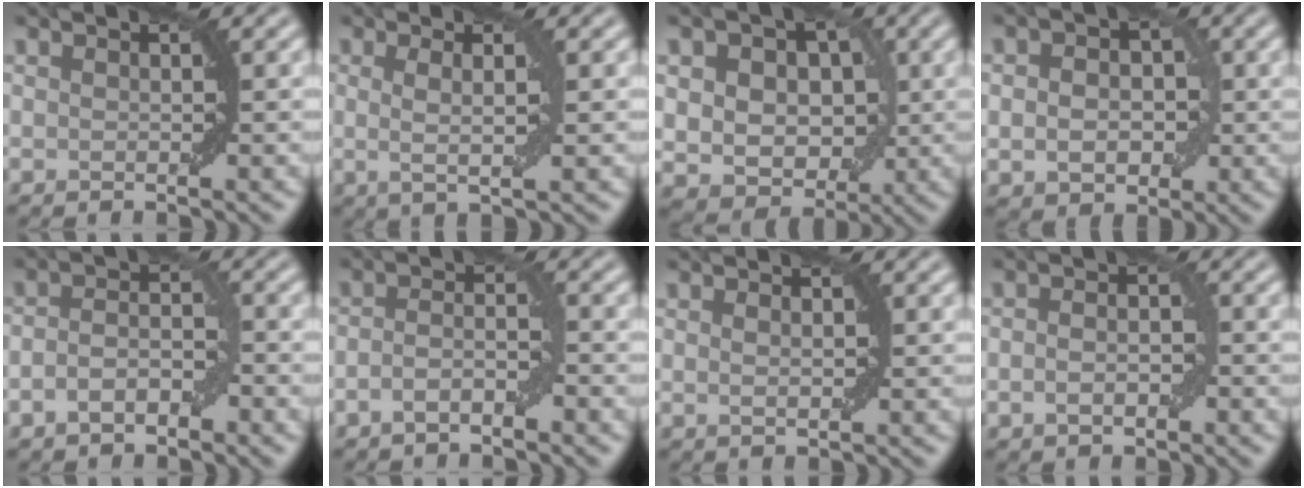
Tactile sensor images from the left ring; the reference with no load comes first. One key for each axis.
{"total": 2.6, "fx": 0.4, "fy": 0.4, "fz": 2.5, "tx": -0.044, "ty": -0.004, "tz": 0.005}
{"total": 8.5, "fx": 1.4, "fy": 6.5, "fz": 5.3, "tx": -0.061, "ty": 0.021, "tz": 0.008}
{"total": 4.4, "fx": -0.1, "fy": 3.2, "fz": 3.0, "tx": -0.038, "ty": -0.001, "tz": -0.005}
{"total": 3.1, "fx": -1.4, "fy": 1.5, "fz": 2.3, "tx": -0.044, "ty": 0.004, "tz": -0.028}
{"total": 2.4, "fx": -1.3, "fy": 0.7, "fz": 1.9, "tx": -0.040, "ty": 0.005, "tz": -0.029}
{"total": 0.8, "fx": 0.2, "fy": 0.3, "fz": 0.7, "tx": -0.014, "ty": 0.000, "tz": 0.005}
{"total": 2.3, "fx": -0.7, "fy": 1.3, "fz": 1.8, "tx": -0.029, "ty": 0.002, "tz": -0.012}